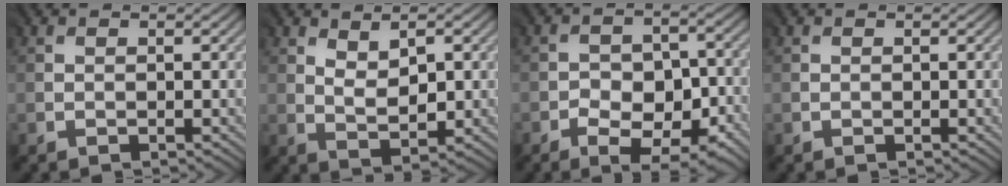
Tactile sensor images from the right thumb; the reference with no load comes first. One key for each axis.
{"total": 4.0, "fx": 1.7, "fy": 2.0, "fz": 3.0, "tx": -0.057, "ty": -0.004, "tz": 0.037}
{"total": 8.1, "fx": -4.0, "fy": 4.7, "fz": 5.2, "tx": -0.085, "ty": -0.011, "tz": -0.053}
{"total": 0.0}